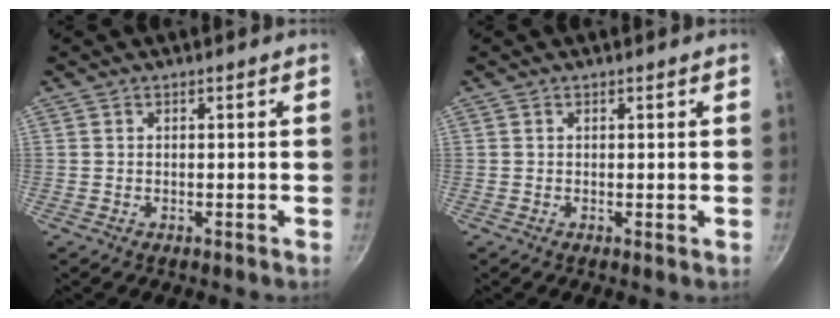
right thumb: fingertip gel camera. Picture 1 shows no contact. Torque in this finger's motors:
{"motor_torque": [2.68, 2.25, -0.28, -0.06, 0.04]}